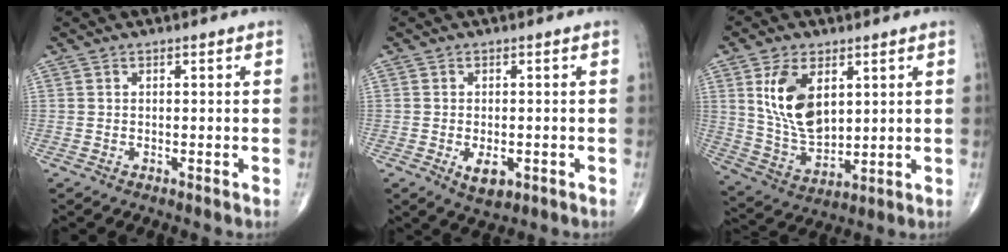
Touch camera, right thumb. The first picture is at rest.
{"total": 4.1, "force": [-1.3, 2.2, 3.2], "torque": [-0.045, -0.004, -0.013]}
{"total": 12.8, "force": [3.9, 7.3, 9.7], "torque": [-0.168, -0.022, 0.086]}